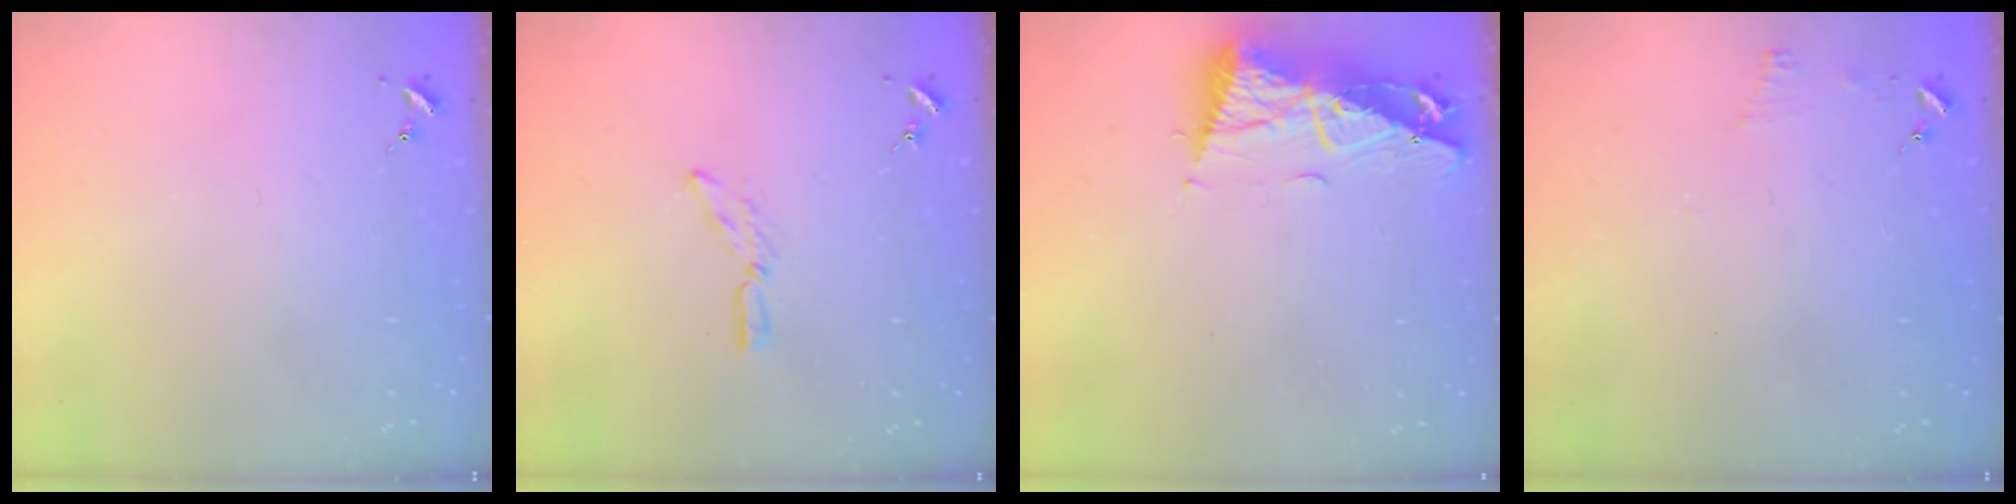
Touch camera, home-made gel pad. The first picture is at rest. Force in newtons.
{"total": 6.9, "press": 6.9, "slide": 0.4}
{"total": 11.0, "press": 10.9, "slide": 1.3}
{"total": 4.7, "press": 4.6, "slide": 0.5}